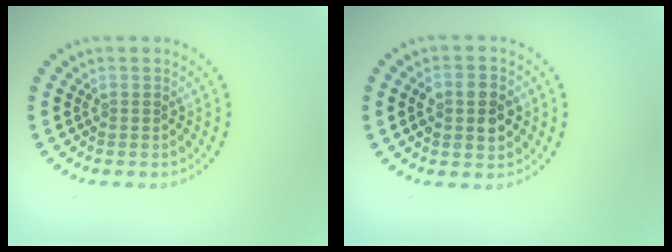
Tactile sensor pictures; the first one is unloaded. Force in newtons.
{"total": 3.8, "press": 3.8, "slide": 0.2}